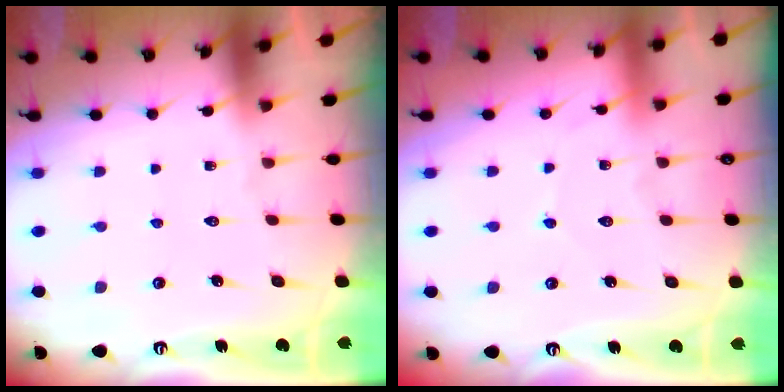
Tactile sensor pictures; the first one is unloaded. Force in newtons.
{"total": 2.5, "press": 2.5, "slide": 0.3}